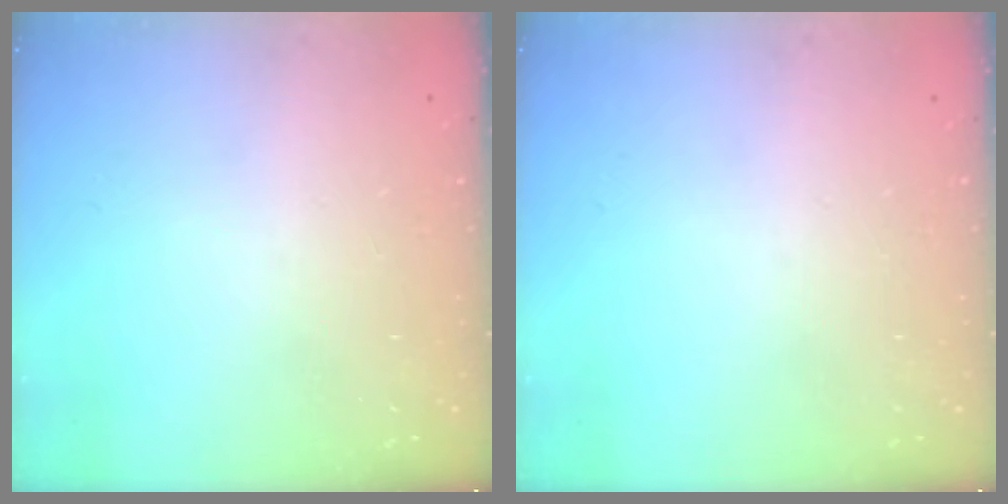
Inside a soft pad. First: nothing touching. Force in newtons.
{"total": 0.0}